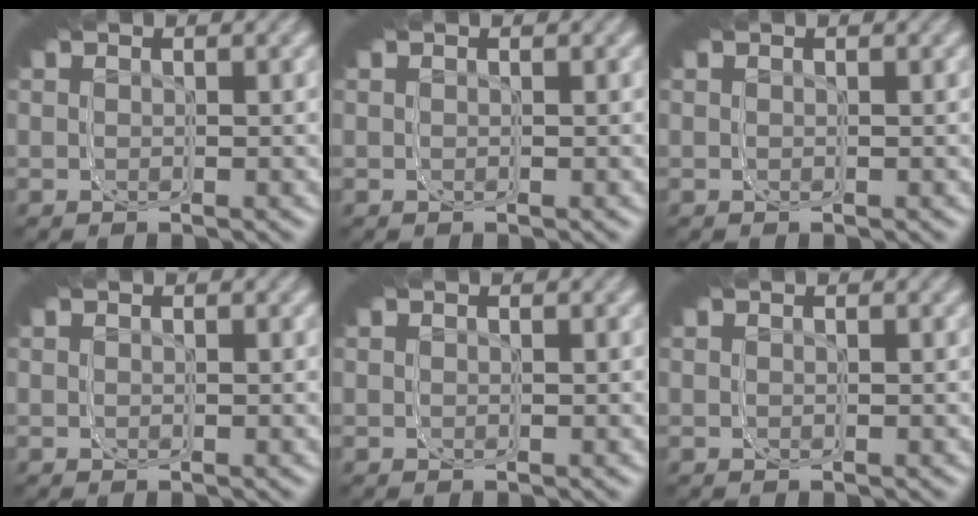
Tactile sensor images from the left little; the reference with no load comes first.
{"total": 0.0}
{"total": 0.0}
{"total": 0.0}
{"total": 0.0}
{"total": 0.0}